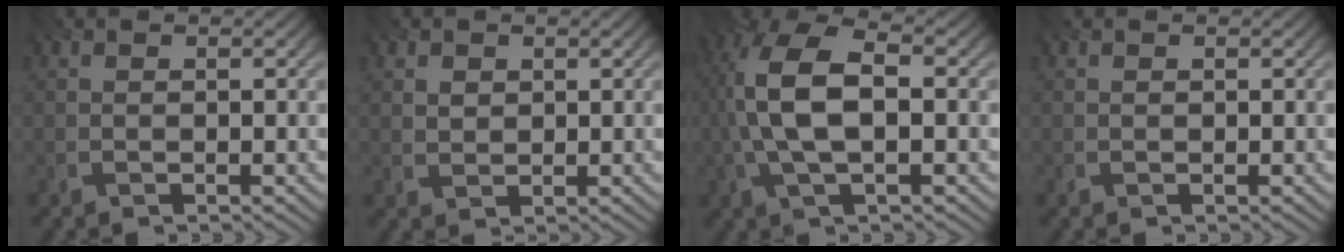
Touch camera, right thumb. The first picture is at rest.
{"total": 1.6, "force": [0.7, 1.3, 0.7], "torque": [-0.017, -0.007, 0.019]}
{"total": 10.1, "force": [-0.8, 4.5, 9.0], "torque": [-0.207, 0.011, -0.025]}
{"total": 0.0}